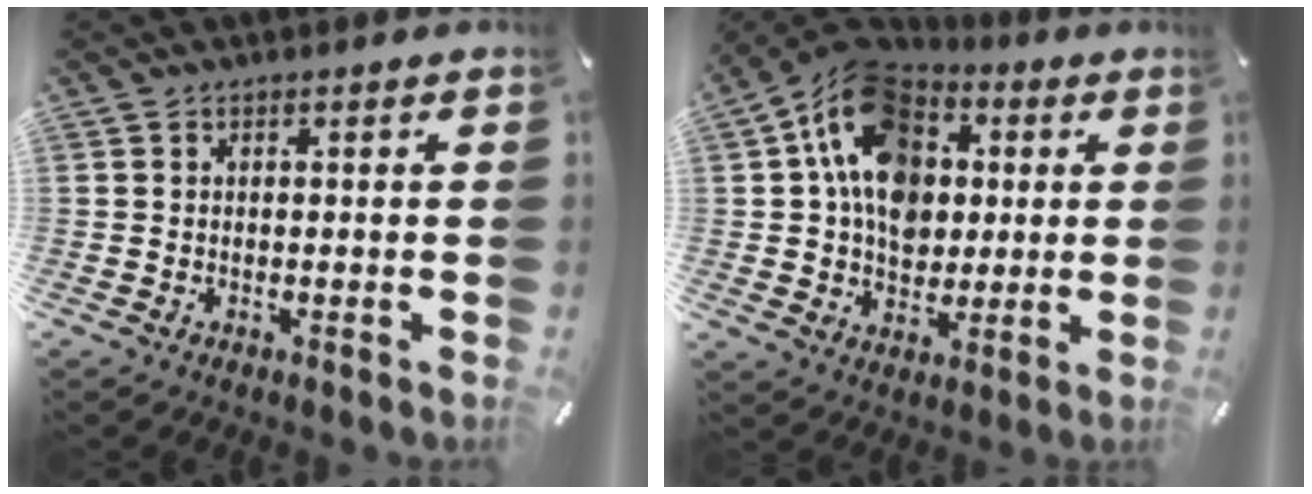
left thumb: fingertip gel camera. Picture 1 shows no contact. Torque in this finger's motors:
{"motor_torque": [2.27, 2.74, 1.76, -1.01, 0.46]}